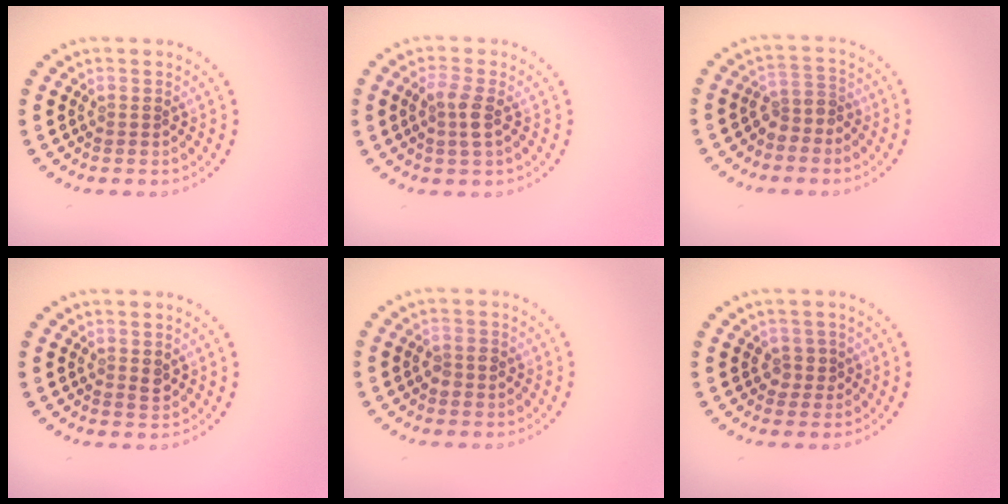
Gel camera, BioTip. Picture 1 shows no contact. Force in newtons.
{"total": 1.9, "press": 1.8, "slide": 0.7}
{"total": 2.3, "press": 1.7, "slide": 1.6}
{"total": 1.1, "press": 1.1, "slide": 0.1}
{"total": 1.3, "press": 1.3, "slide": 0.3}
{"total": 1.3, "press": 1.1, "slide": 0.7}